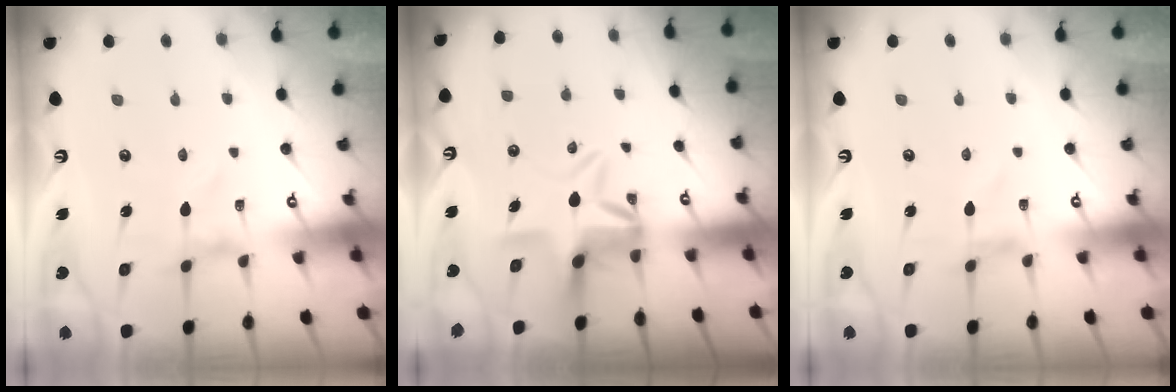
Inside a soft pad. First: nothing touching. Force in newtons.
{"total": 7.0, "press": 7.0, "slide": 0.7}
{"total": 0.0}